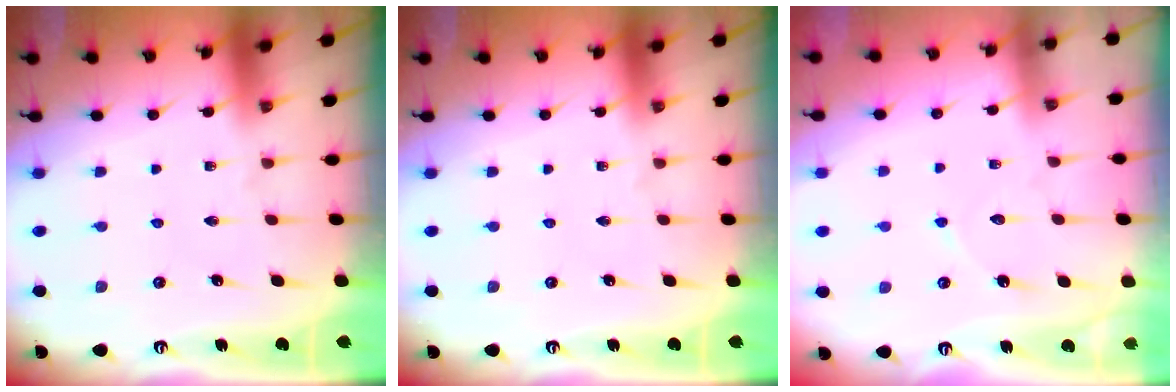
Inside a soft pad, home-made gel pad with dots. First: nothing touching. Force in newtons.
{"total": 0.0}
{"total": 4.1, "press": 4.1, "slide": 0.5}